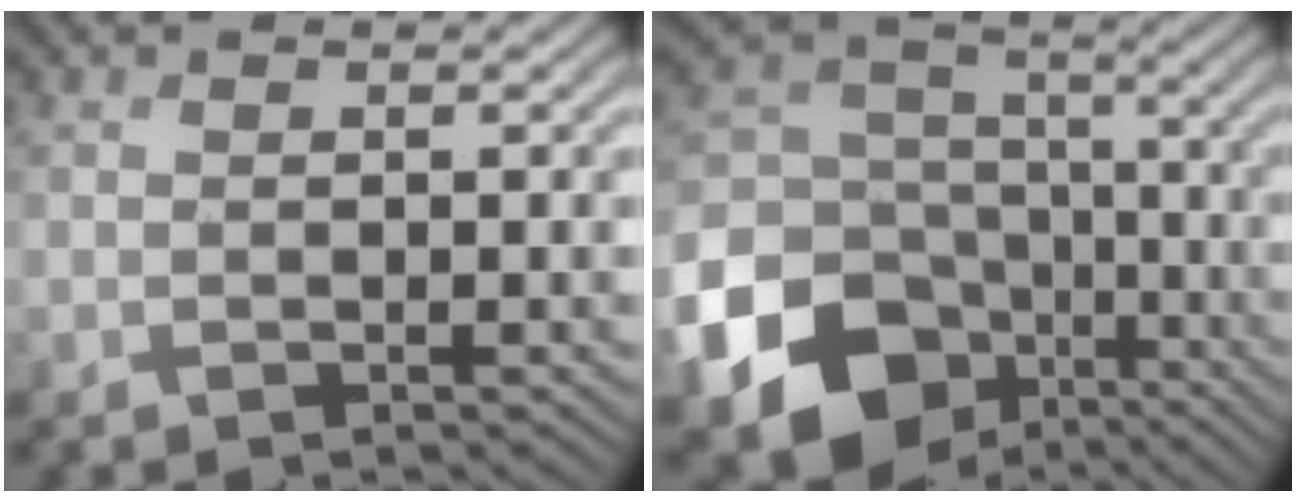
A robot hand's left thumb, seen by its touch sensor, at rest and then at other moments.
{"total": 19.5, "force": [-9.2, 15.4, 7.7], "torque": [-0.217, -0.060, -0.158]}